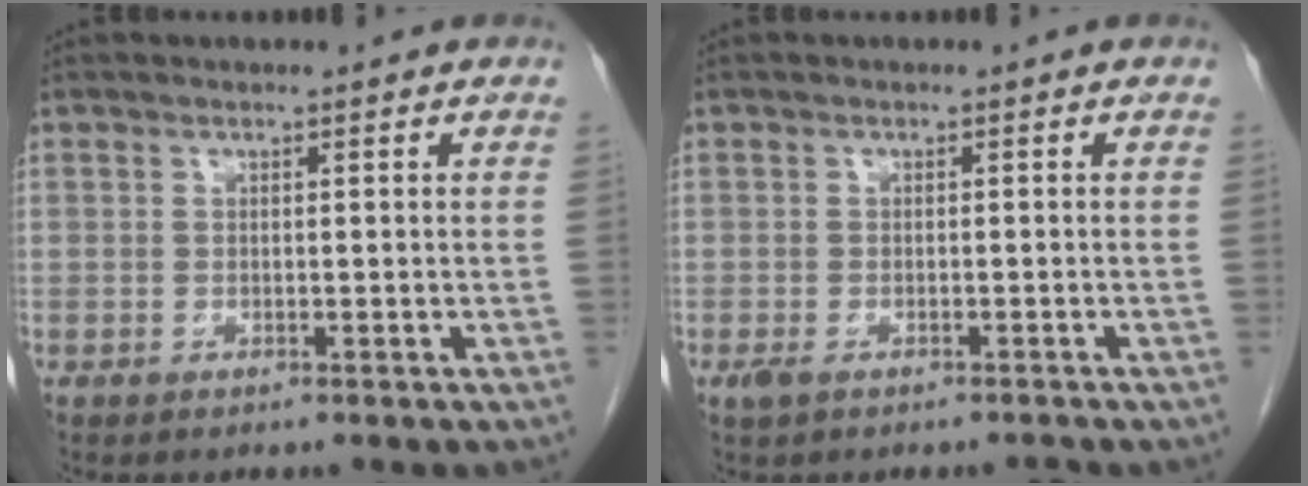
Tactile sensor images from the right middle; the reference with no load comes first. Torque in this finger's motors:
{"motor_torque": [0.11, -0.07, 0.04, 0.01]}